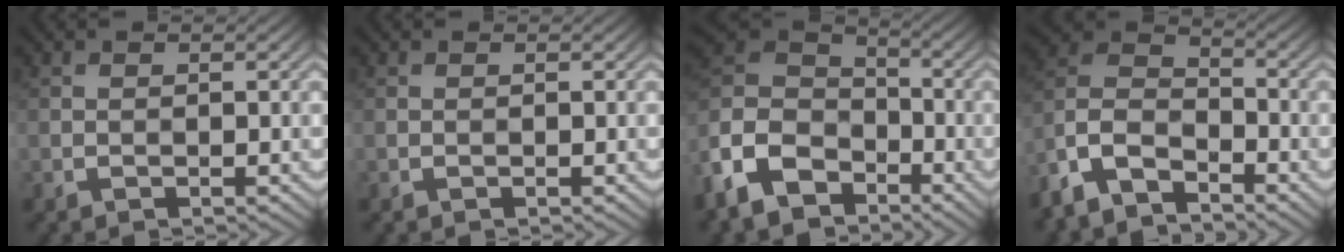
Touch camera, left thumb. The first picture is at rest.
{"total": 0.0}
{"total": 13.6, "force": [-8.2, 8.4, 6.9], "torque": [-0.200, -0.023, -0.176]}
{"total": 10.4, "force": [-7.6, 4.6, 5.4], "torque": [-0.131, -0.010, -0.168]}